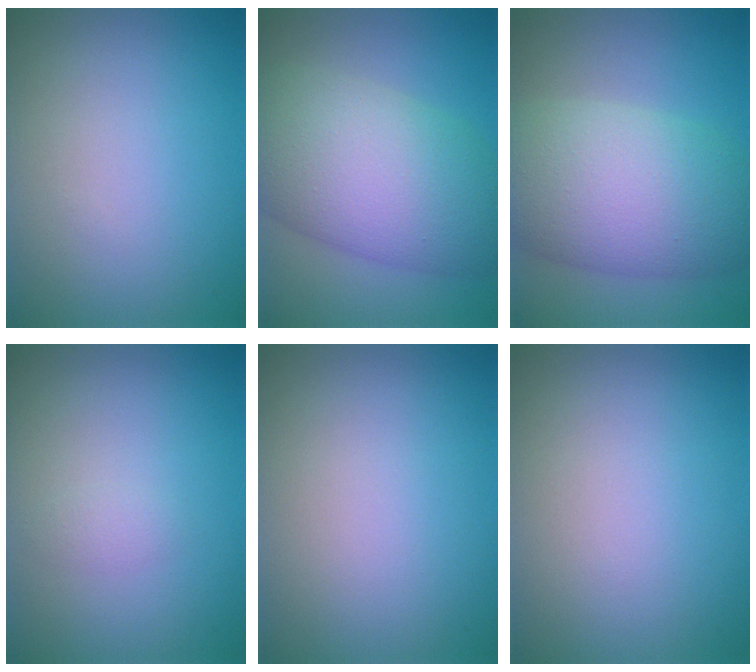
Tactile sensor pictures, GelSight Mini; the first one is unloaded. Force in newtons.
{"total": 10.8, "press": 10.8, "slide": 0.1}
{"total": 10.1, "press": 10.1, "slide": 0.1}
{"total": 0.8, "press": 0.8, "slide": 0.0}
{"total": 0.0}
{"total": 0.0}